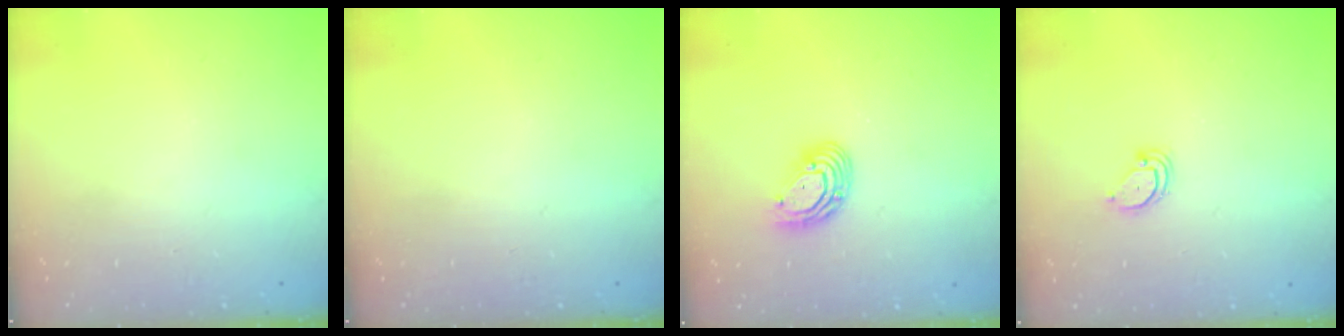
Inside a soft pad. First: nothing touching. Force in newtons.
{"total": 0.0}
{"total": 9.6, "press": 9.4, "slide": 1.9}
{"total": 3.0, "press": 3.0, "slide": 0.2}